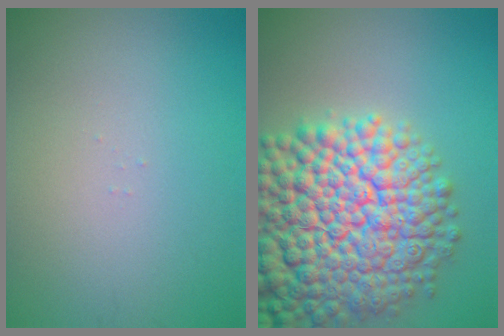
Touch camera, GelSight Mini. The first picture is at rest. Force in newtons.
{"total": 14.9, "press": 14.8, "slide": 0.7}